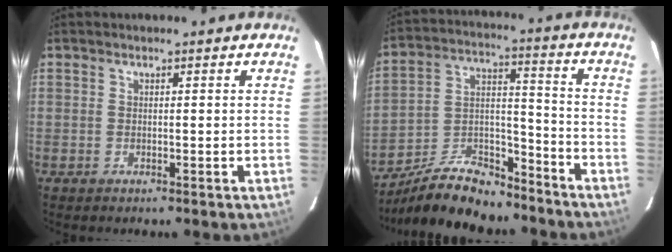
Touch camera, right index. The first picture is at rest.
{"total": 16.2, "force": [-12.5, 6.8, 7.6], "torque": [-0.155, 0.031, -0.205]}